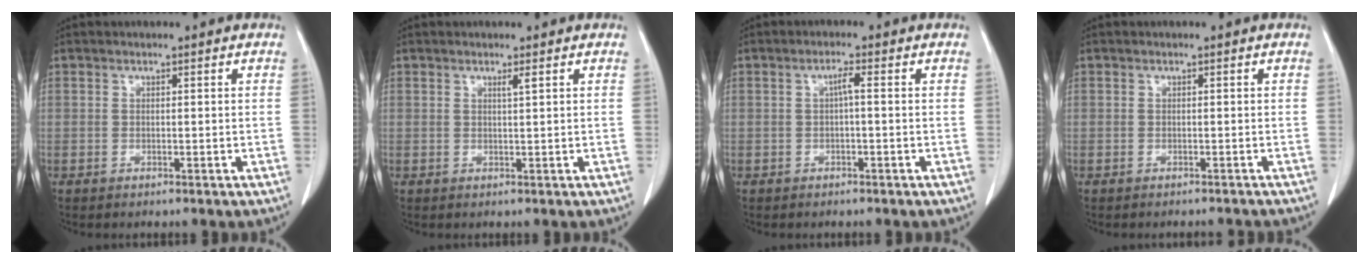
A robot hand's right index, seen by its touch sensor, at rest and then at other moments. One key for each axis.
{"total": 0.9, "fx": 0.5, "fy": -0.2, "fz": 0.7, "tx": -0.017, "ty": -0.004, "tz": 0.011}
{"total": 1.7, "fx": 0.1, "fy": 0.1, "fz": 1.7, "tx": -0.030, "ty": 0.004, "tz": 0.001}
{"total": 2.7, "fx": -2.7, "fy": 0.4, "fz": 0.3, "tx": -0.001, "ty": -0.008, "tz": -0.032}